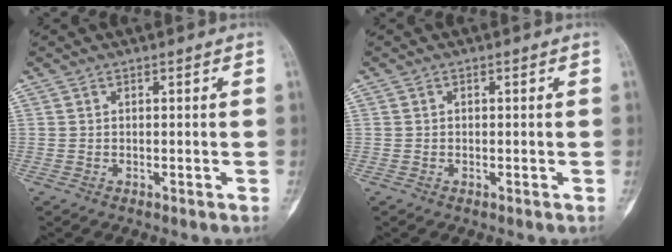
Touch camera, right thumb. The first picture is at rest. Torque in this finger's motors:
{"motor_torque": [-0.47, 0.14, -0.15, 0.01, -0.09]}